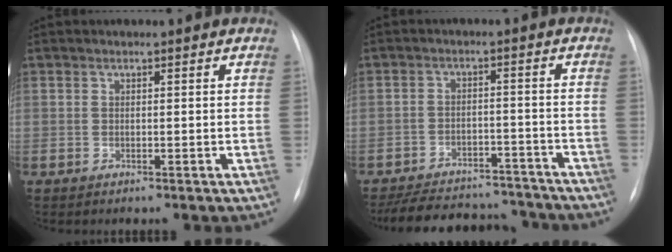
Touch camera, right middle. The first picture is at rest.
{"total": 17.0, "force": [-15.3, 5.3, 5.0], "torque": [-0.104, 0.008, -0.210]}